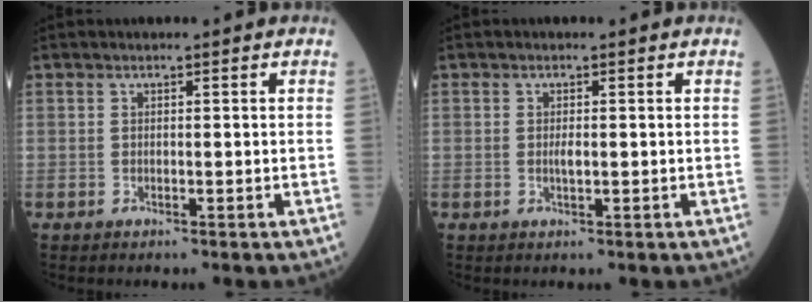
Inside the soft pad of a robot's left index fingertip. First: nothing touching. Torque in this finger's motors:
{"motor_torque": [0.25, -0.06, 0.03, 0.00]}